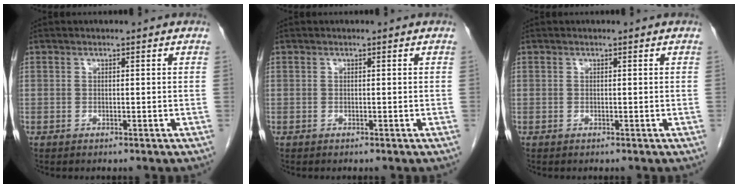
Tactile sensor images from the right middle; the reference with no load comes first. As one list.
[{"total": 0.0}, {"total": 0.0}]